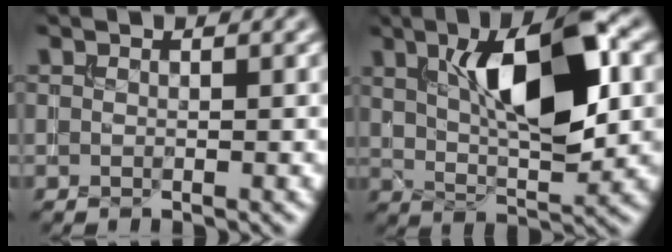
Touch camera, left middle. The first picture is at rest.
{"total": 9.8, "force": [2.7, 3.7, 8.6], "torque": [-0.139, 0.008, 0.045]}